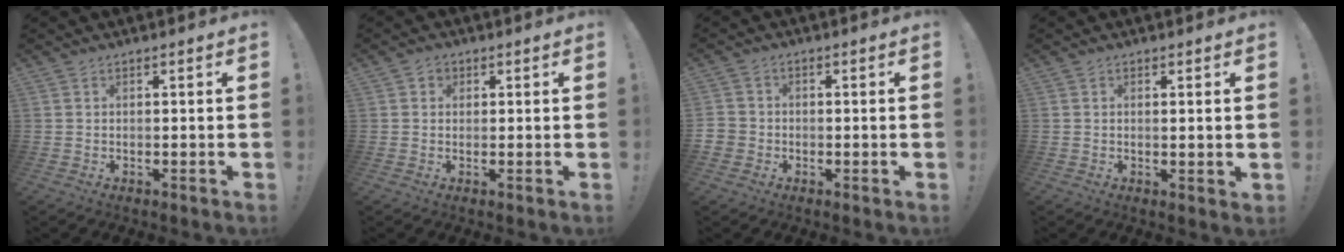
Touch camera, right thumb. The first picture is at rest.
{"total": 2.2, "force": [0.9, 2.0, 0.5], "torque": [-0.007, -0.001, 0.015]}
{"total": 3.5, "force": [-1.0, 3.1, 1.3], "torque": [-0.026, 0.009, -0.020]}
{"total": 1.6, "force": [1.0, 0.4, 1.2], "torque": [-0.010, -0.004, 0.016]}